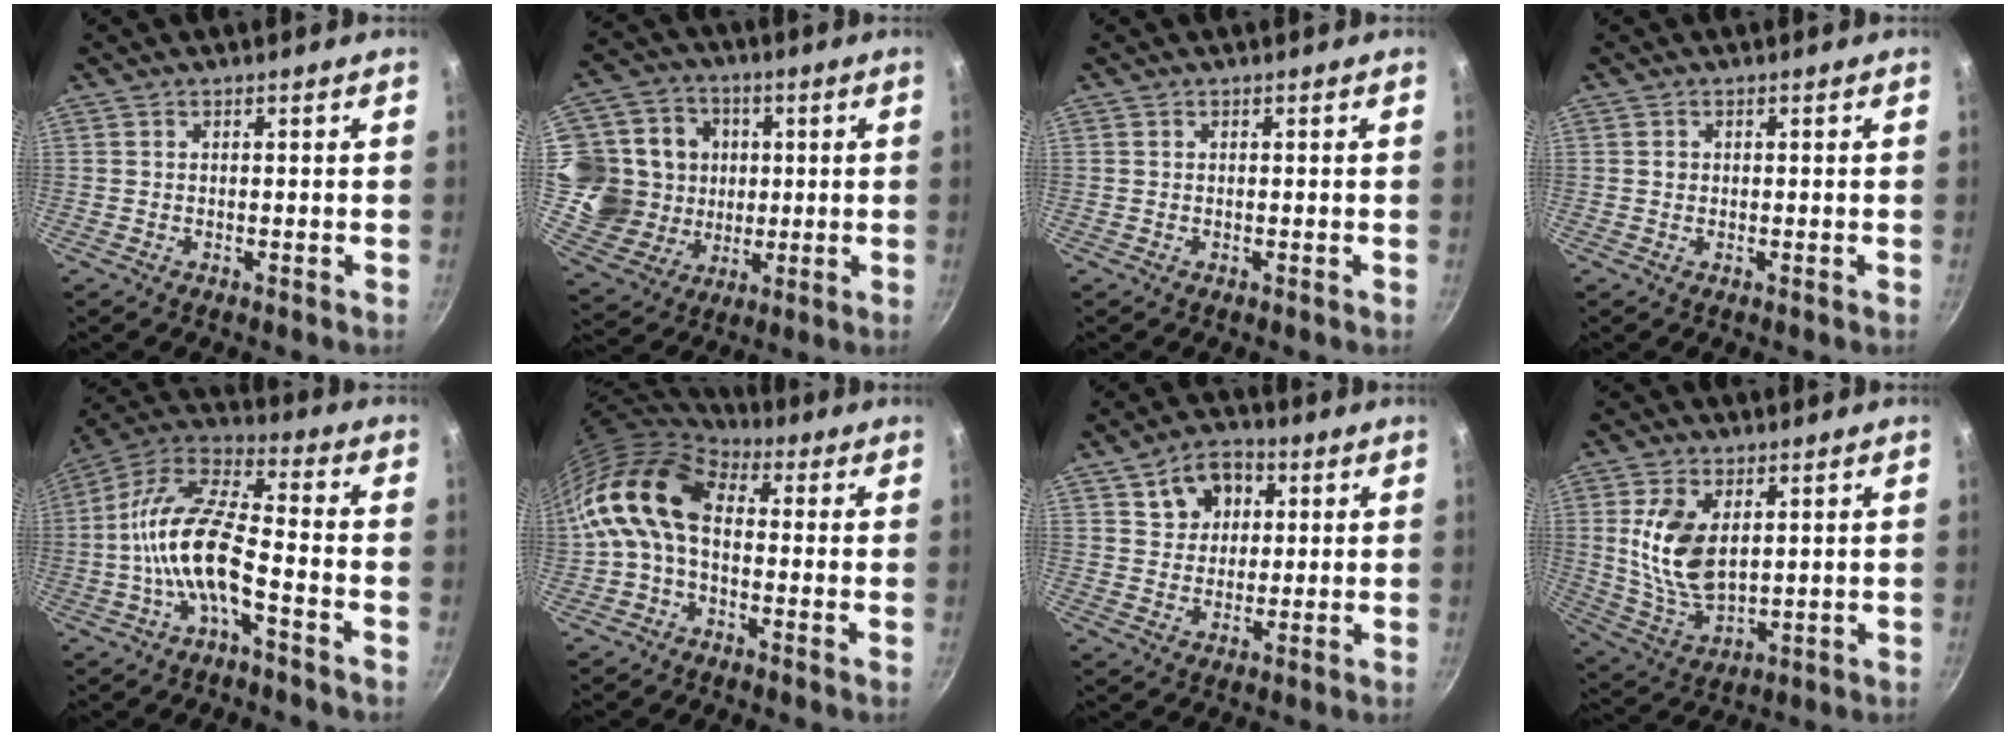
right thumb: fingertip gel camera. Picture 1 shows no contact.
{"total": 17.7, "force": [2.1, 15.8, 7.6], "torque": [-0.123, 0.005, 0.042]}
{"total": 0.0}
{"total": 0.8, "force": [0.1, 0.7, 0.2], "torque": [-0.001, 0.003, 0.001]}
{"total": 14.3, "force": [-4.3, 5.2, 12.6], "torque": [-0.246, 0.048, -0.096]}
{"total": 13.3, "force": [0.1, 8.5, 10.1], "torque": [-0.177, 0.029, -0.019]}
{"total": 8.5, "force": [3.1, 6.6, 4.3], "torque": [-0.038, 0.002, 0.046]}
{"total": 12.3, "force": [2.7, 7.2, 9.6], "torque": [-0.180, -0.023, 0.063]}